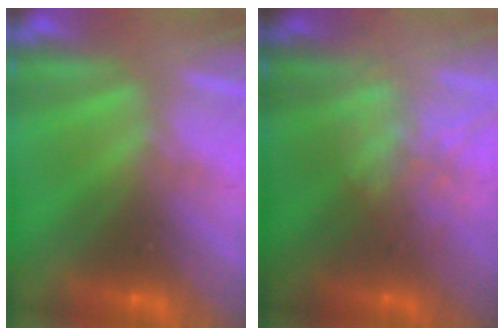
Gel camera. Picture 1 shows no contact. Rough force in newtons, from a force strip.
{"total": 7.6}